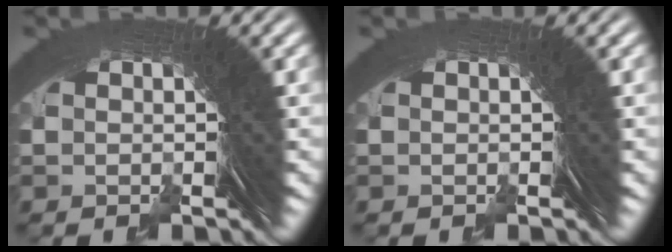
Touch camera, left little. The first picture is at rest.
{"total": 0.0}